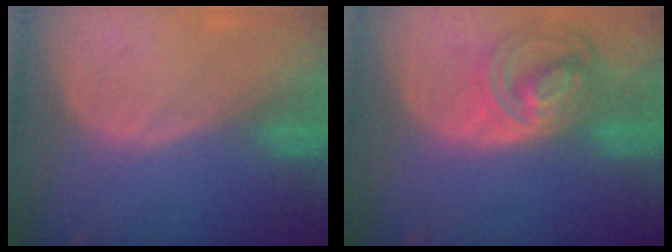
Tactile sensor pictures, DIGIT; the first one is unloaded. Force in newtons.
{"total": 8.6, "press": 7.4, "slide": 4.4}